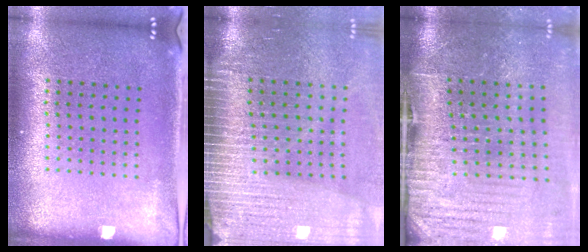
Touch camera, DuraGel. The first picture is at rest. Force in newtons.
{"total": 4.2, "press": 3.6, "slide": 2.2}
{"total": 4.3, "press": 3.7, "slide": 2.2}